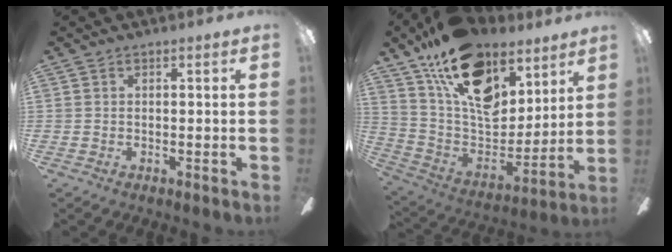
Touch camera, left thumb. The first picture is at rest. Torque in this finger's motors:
{"motor_torque": [1.68, 1.55, 1.34, -1.42, 0.71]}